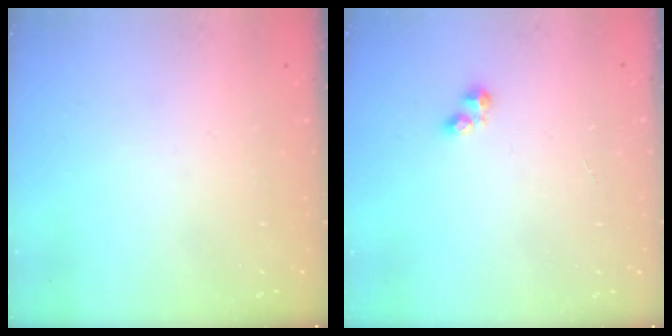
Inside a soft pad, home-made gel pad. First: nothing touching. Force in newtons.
{"total": 2.7, "press": 2.7, "slide": 0.4}